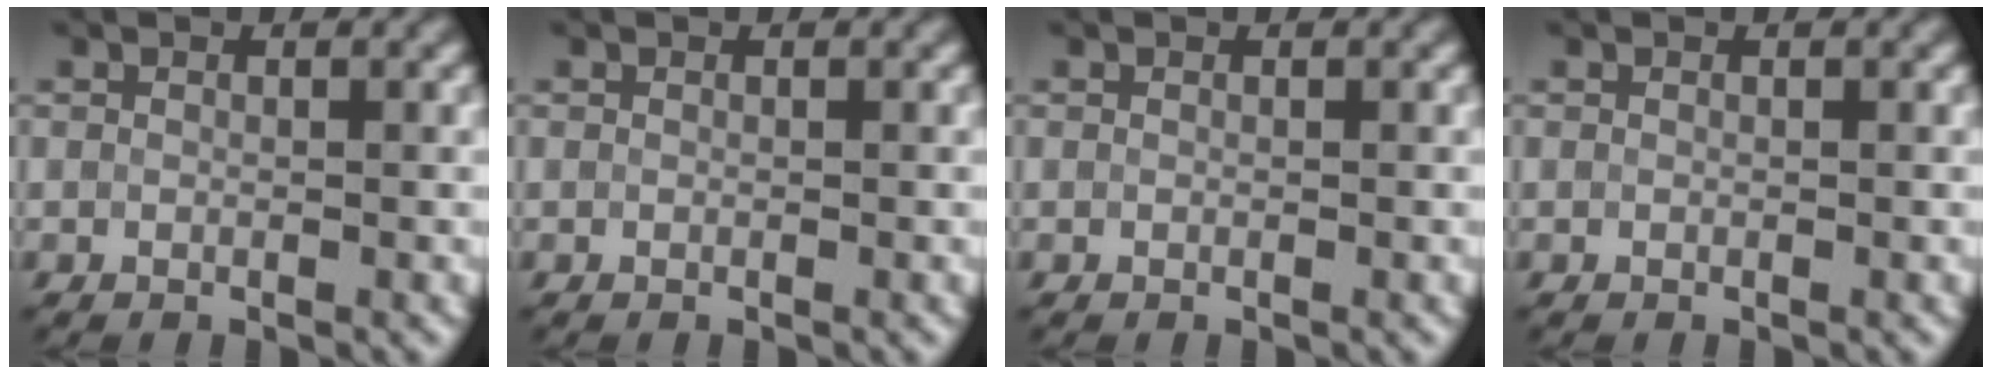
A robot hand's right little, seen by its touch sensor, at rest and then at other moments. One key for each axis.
{"total": 0.0}
{"total": 0.0}
{"total": 0.0}